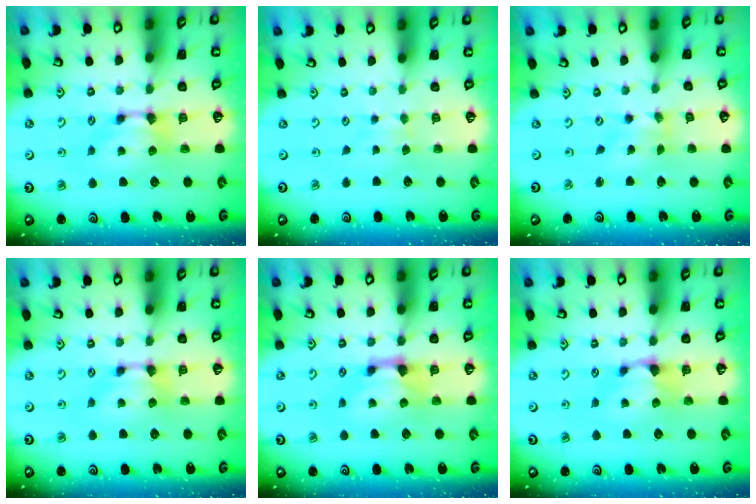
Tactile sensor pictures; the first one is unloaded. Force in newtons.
{"total": 2.9, "press": 2.8, "slide": 0.4}
{"total": 2.1, "press": 1.8, "slide": 1.1}
{"total": 0.0}
{"total": 1.6, "press": 1.1, "slide": 1.1}
{"total": 1.4, "press": 0.9, "slide": 1.0}